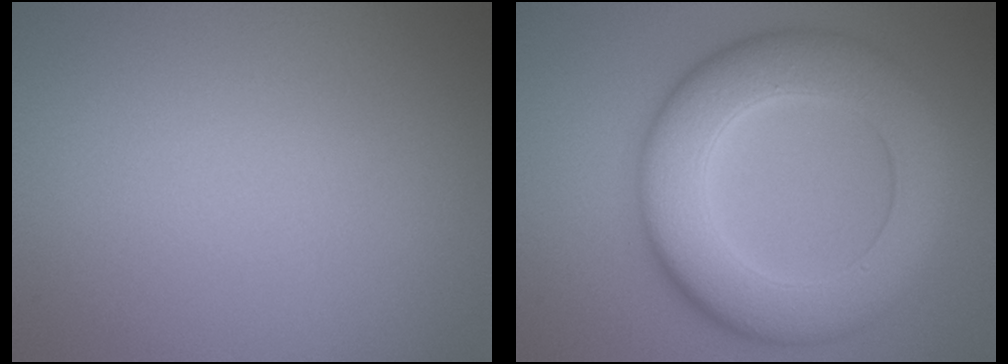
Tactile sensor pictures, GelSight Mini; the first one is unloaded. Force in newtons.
{"total": 9.6, "press": 9.6, "slide": 0.6}